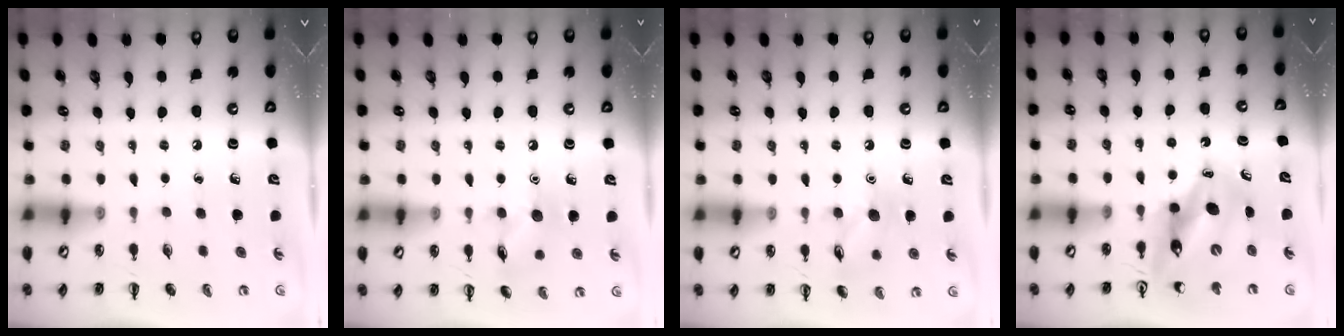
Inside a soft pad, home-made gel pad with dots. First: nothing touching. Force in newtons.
{"total": 7.5, "press": 7.4, "slide": 1.1}
{"total": 9.1, "press": 9.1, "slide": 0.7}
{"total": 11.8, "press": 11.2, "slide": 3.8}